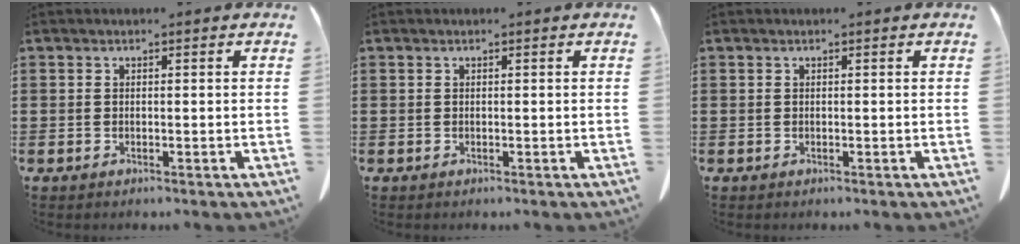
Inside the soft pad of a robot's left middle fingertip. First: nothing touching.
{"total": 0.0}
{"total": 0.0}